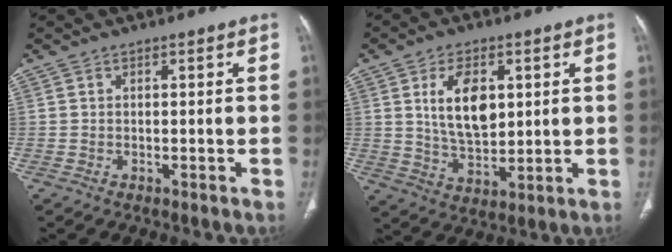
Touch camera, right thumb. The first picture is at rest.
{"total": 10.8, "force": [2.9, 6.2, 8.4], "torque": [-0.128, -0.018, 0.060]}